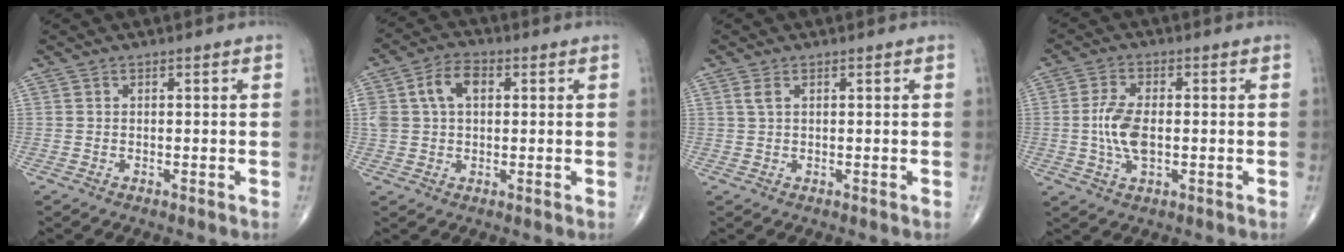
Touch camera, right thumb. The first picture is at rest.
{"total": 8.2, "force": [2.0, 5.4, 5.9], "torque": [-0.119, 0.019, 0.038]}
{"total": 1.4, "force": [0.6, 0.6, 1.1], "torque": [-0.030, 0.010, 0.016]}
{"total": 7.4, "force": [-0.4, 3.6, 6.5], "torque": [-0.138, 0.000, -0.009]}